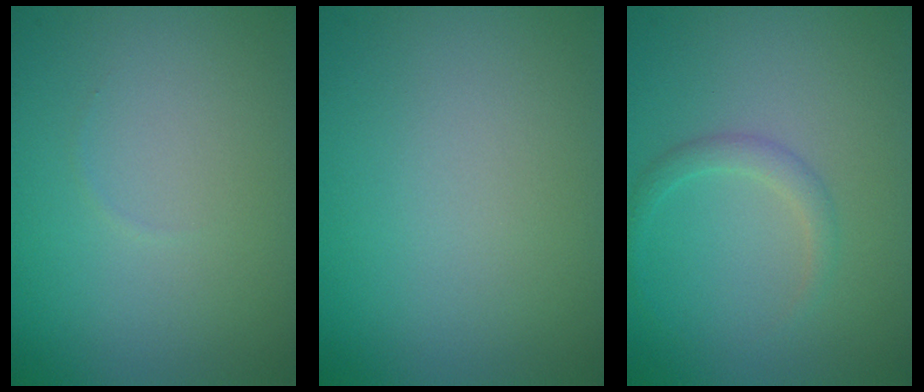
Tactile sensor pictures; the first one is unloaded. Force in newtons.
{"total": 0.0}
{"total": 1.4, "press": 1.4, "slide": 0.1}